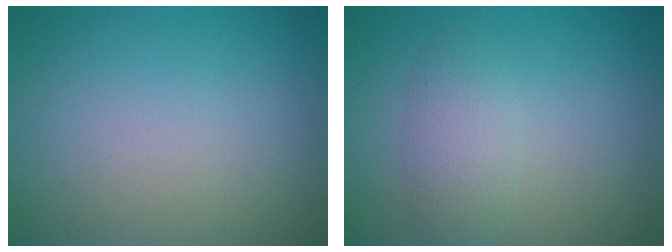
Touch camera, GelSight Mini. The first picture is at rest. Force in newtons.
{"total": 2.5, "press": 2.5, "slide": 0.2}